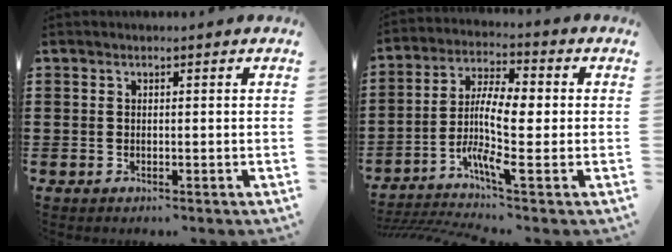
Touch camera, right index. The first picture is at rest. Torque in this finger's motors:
{"motor_torque": [1.20, -0.17, 0.90, 0.21]}